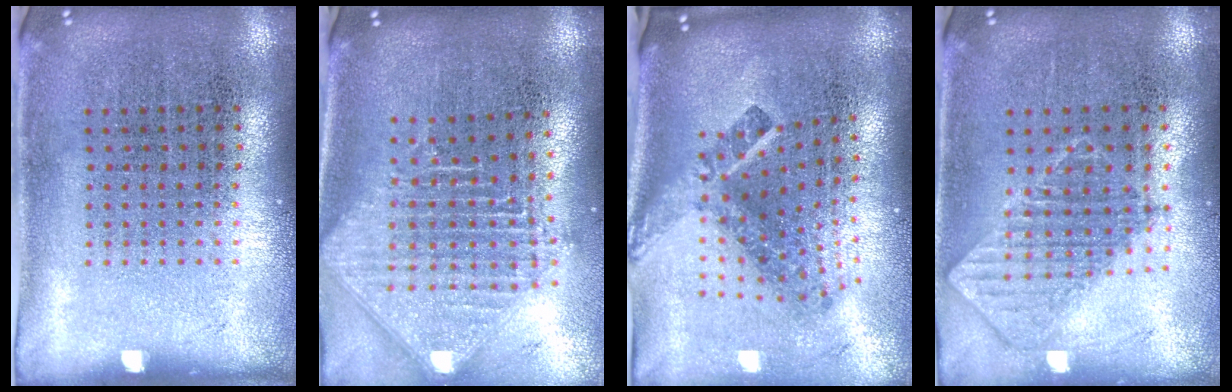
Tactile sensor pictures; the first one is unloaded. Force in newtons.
{"total": 2.5, "press": 1.9, "slide": 1.6}
{"total": 2.7, "press": 1.6, "slide": 2.1}
{"total": 0.8, "press": 0.8, "slide": 0.0}